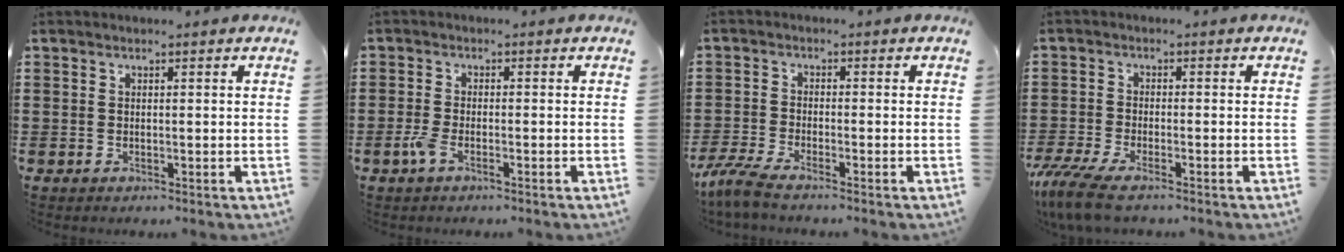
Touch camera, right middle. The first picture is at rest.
{"total": 2.5, "force": [-1.3, 0.6, 2.0], "torque": [-0.056, -0.006, -0.030]}
{"total": 3.9, "force": [-3.4, 0.0, 1.9], "torque": [-0.062, -0.018, -0.074]}
{"total": 5.1, "force": [-4.0, 0.9, 3.0], "torque": [-0.088, -0.019, -0.083]}